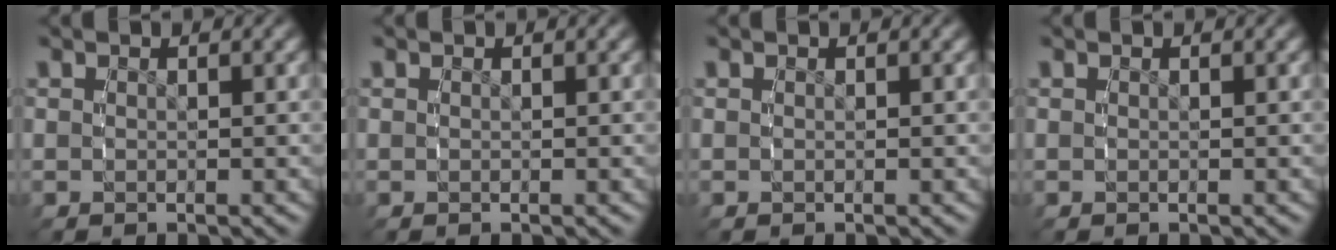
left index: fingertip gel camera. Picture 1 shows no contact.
{"total": 0.0}
{"total": 0.0}
{"total": 0.0}